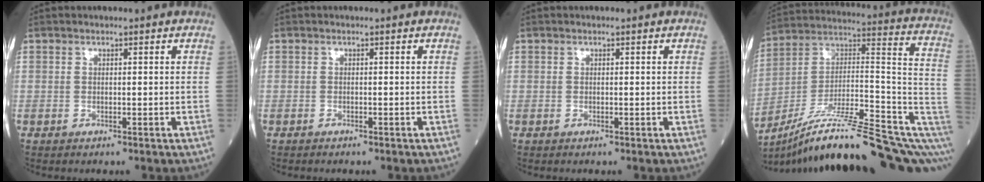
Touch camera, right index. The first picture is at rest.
{"total": 1.0, "force": [-0.9, 0.2, 0.4], "torque": [-0.010, -0.002, -0.010]}
{"total": 0.0}
{"total": 25.0, "force": [-15.2, 3.5, 19.5], "torque": [-0.223, 0.052, -0.242]}